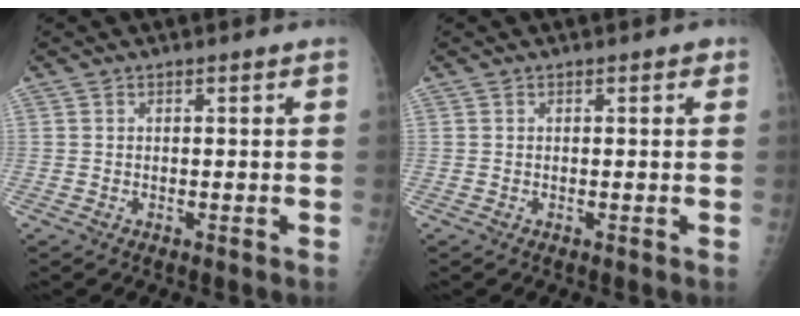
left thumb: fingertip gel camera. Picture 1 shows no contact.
{"total": 0.5, "force": [0.2, 0.3, 0.4], "torque": [0.002, 0.002, -0.002]}